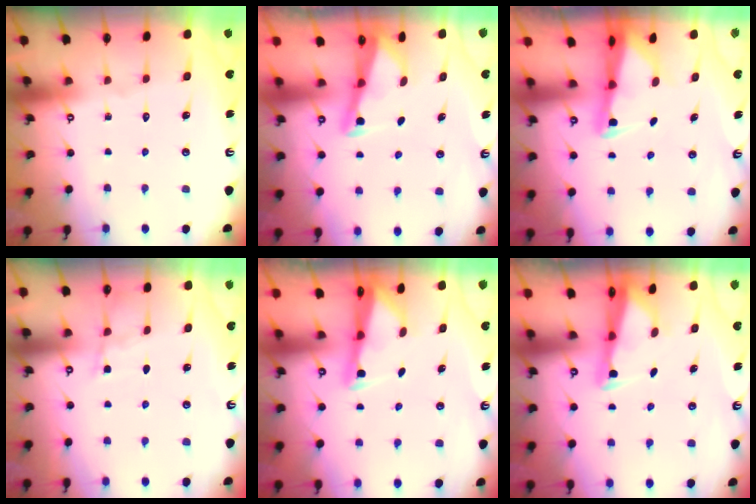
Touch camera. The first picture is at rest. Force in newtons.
{"total": 2.6, "press": 2.6, "slide": 0.1}
{"total": 2.7, "press": 2.6, "slide": 0.5}
{"total": 4.3, "press": 4.2, "slide": 0.6}
{"total": 2.5, "press": 2.5, "slide": 0.5}
{"total": 2.9, "press": 2.8, "slide": 0.7}